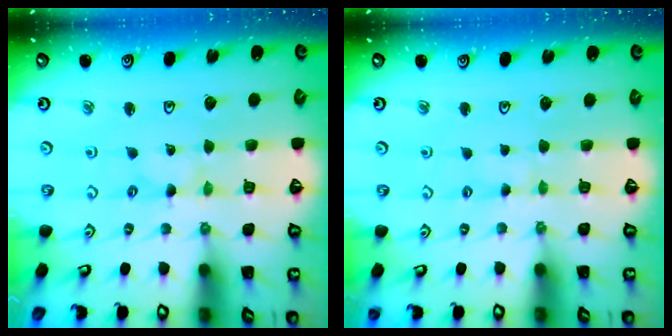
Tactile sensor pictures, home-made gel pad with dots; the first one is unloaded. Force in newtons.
{"total": 1.3, "press": 1.3, "slide": 0.3}